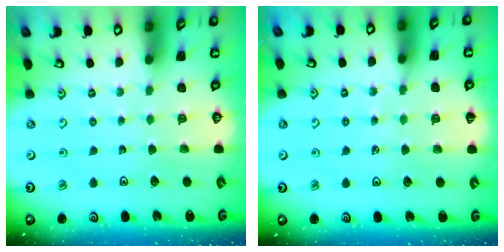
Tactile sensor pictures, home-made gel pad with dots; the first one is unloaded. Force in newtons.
{"total": 5.1, "press": 5.0, "slide": 0.8}